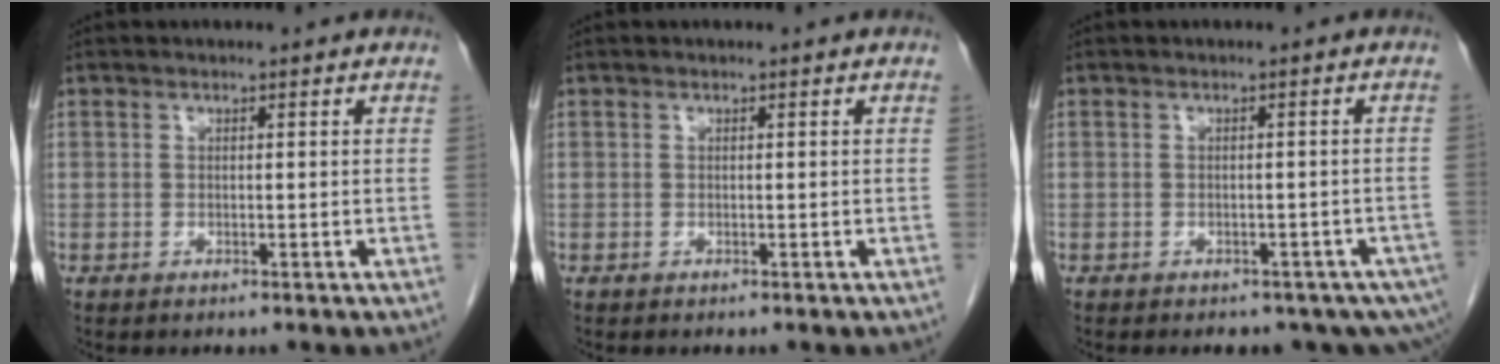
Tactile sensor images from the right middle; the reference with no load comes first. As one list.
[{"total": 0.0}, {"total": 10.0, "force": [-7.0, 4.4, 5.5], "torque": [-0.078, -0.006, -0.076]}]